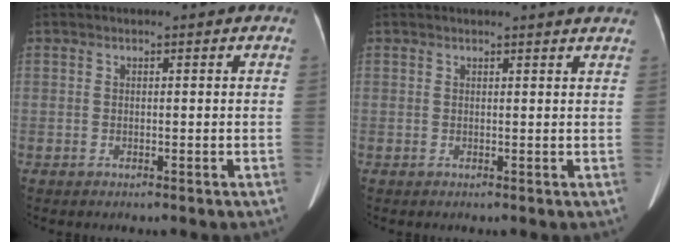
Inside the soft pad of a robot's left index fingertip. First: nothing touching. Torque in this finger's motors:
{"motor_torque": [0.16, -0.18, 0.02, 0.03]}